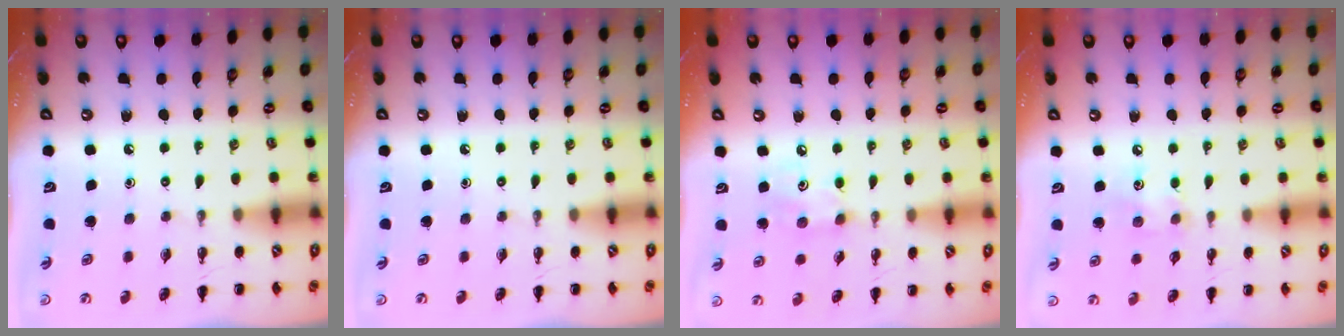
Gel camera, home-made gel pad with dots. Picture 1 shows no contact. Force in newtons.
{"total": 0.0}
{"total": 3.4, "press": 3.3, "slide": 0.6}
{"total": 6.2, "press": 6.1, "slide": 1.2}